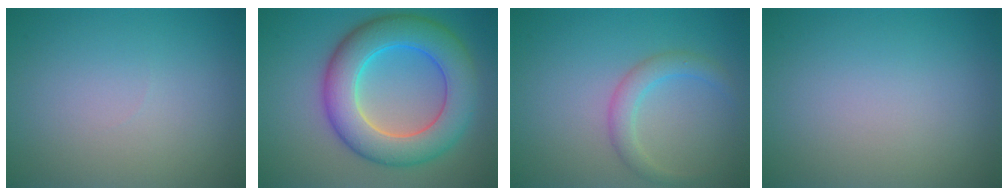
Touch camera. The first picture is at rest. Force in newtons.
{"total": 9.0, "press": 9.0, "slide": 0.3}
{"total": 2.3, "press": 2.3, "slide": 0.0}
{"total": 0.0}